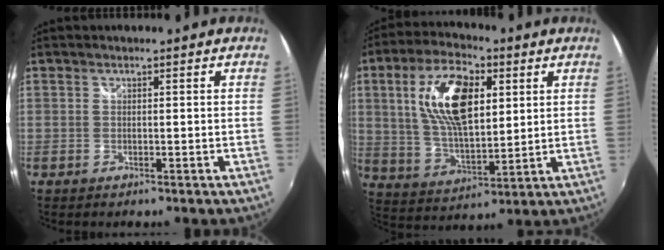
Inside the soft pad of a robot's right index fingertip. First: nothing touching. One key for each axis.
{"total": 16.1, "fx": 4.6, "fy": 7.6, "fz": 13.4, "tx": -0.254, "ty": 0.015, "tz": 0.092}